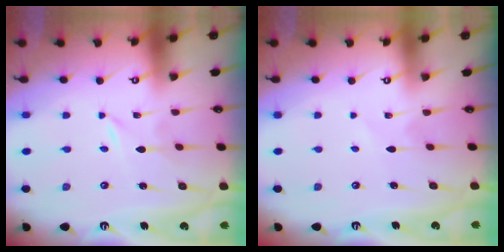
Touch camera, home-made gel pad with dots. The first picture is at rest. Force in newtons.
{"total": 3.0, "press": 3.0, "slide": 0.4}